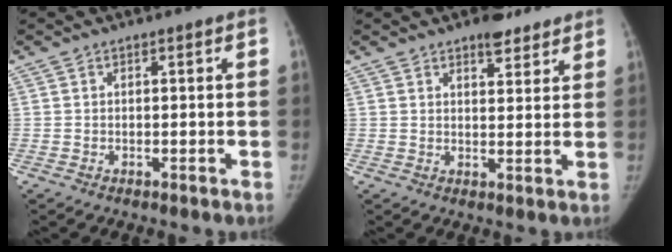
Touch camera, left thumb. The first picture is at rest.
{"total": 5.1, "force": [3.9, 2.4, 2.3], "torque": [-0.013, -0.023, 0.057]}